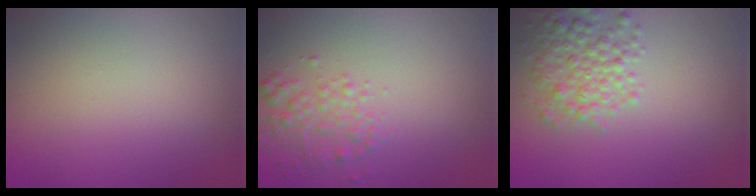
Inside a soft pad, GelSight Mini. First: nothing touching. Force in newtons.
{"total": 2.5, "press": 2.5, "slide": 0.1}
{"total": 3.9, "press": 3.9, "slide": 0.1}